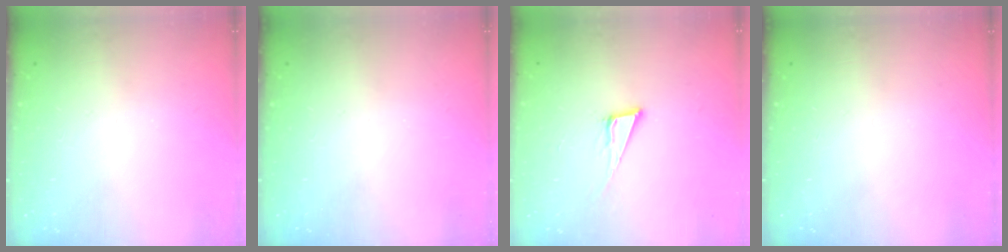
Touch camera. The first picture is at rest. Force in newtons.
{"total": 0.0}
{"total": 7.4, "press": 6.9, "slide": 2.6}
{"total": 0.0}